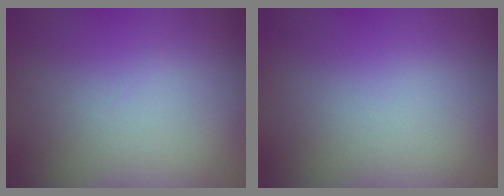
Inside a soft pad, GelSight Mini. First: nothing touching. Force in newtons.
{"total": 0.0}